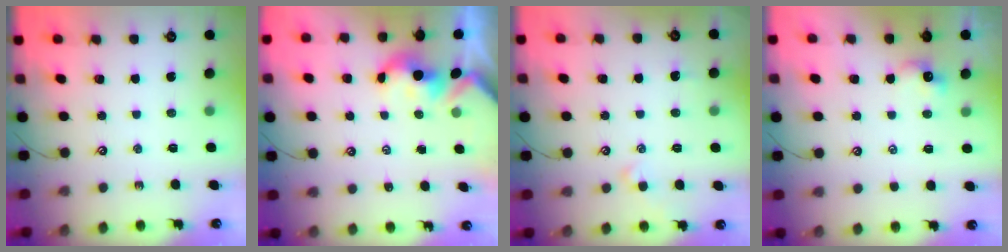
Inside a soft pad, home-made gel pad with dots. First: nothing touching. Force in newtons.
{"total": 1.5, "press": 1.5, "slide": 0.3}
{"total": 0.8, "press": 0.7, "slide": 0.5}
{"total": 2.0, "press": 1.9, "slide": 0.3}